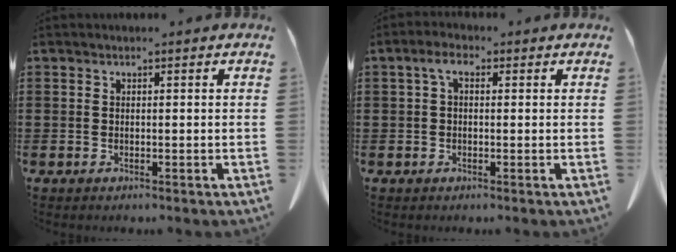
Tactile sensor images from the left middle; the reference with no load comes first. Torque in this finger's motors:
{"motor_torque": [0.01, -0.01, -0.21, -0.06]}